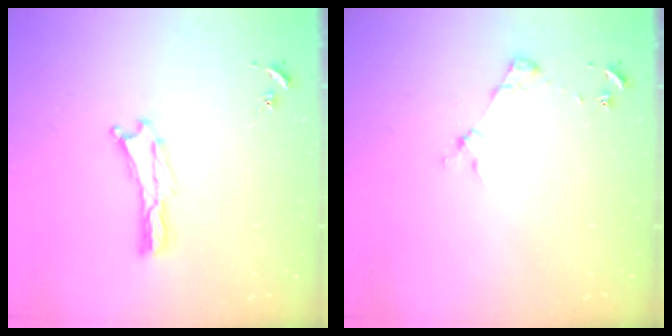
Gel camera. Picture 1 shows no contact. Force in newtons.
{"total": 2.9, "press": 2.9, "slide": 0.4}